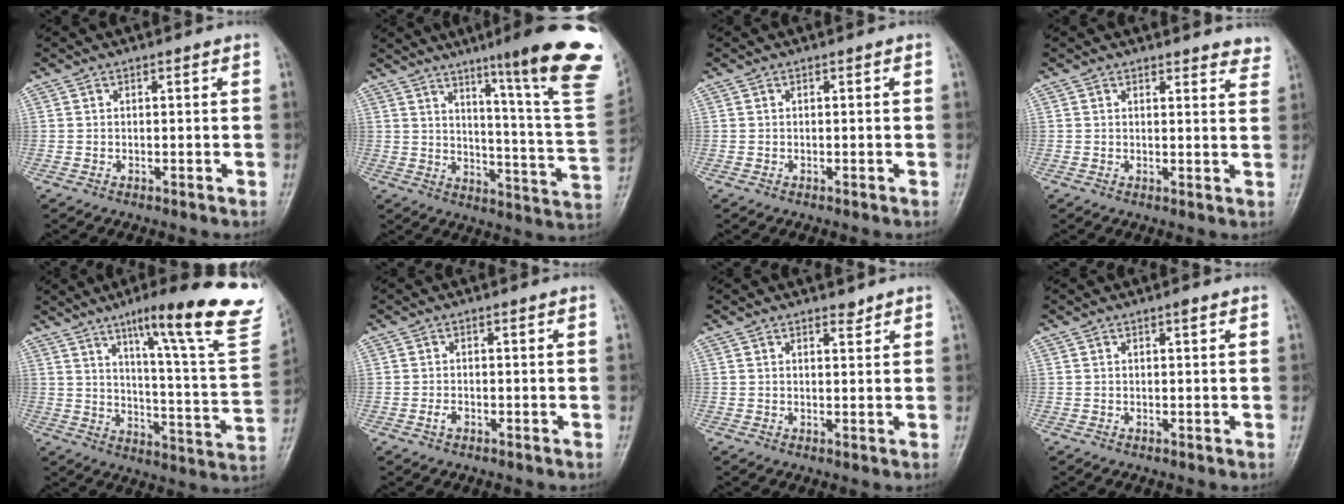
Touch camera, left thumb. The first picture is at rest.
{"total": 23.6, "force": [13.8, 1.6, 19.1], "torque": [-0.234, -0.078, 0.184]}
{"total": 0.0}
{"total": 5.7, "force": [5.4, 1.5, 1.0], "torque": [0.020, -0.029, 0.042]}
{"total": 25.3, "force": [16.1, 3.1, 19.2], "torque": [-0.249, -0.068, 0.224]}
{"total": 1.3, "force": [-0.6, 0.7, 0.9], "torque": [-0.017, 0.001, -0.012]}
{"total": 1.5, "force": [1.3, 0.5, 0.6], "torque": [-0.001, -0.011, 0.020]}
{"total": 0.8, "force": [0.5, 0.1, 0.6], "torque": [-0.008, 0.000, 0.007]}